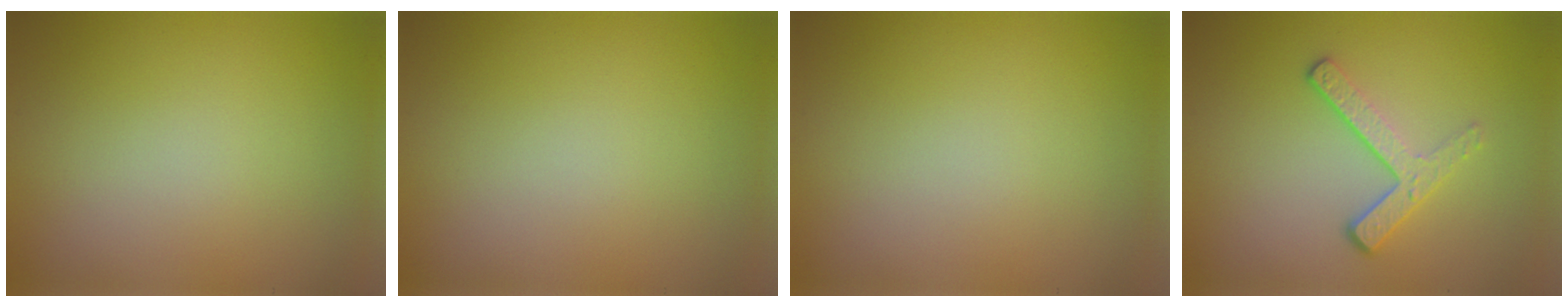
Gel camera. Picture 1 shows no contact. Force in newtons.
{"total": 0.0}
{"total": 0.0}
{"total": 3.3, "press": 2.4, "slide": 2.3}